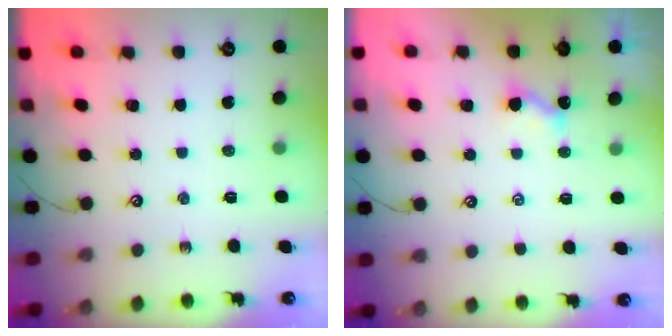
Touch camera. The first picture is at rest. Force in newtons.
{"total": 3.2, "press": 3.2, "slide": 0.1}